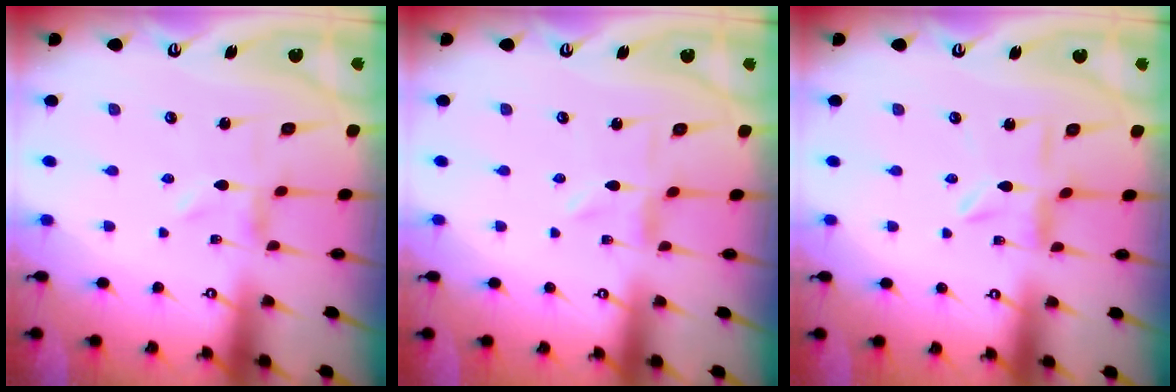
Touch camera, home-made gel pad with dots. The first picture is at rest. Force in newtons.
{"total": 0.0}
{"total": 2.4, "press": 2.4, "slide": 0.3}